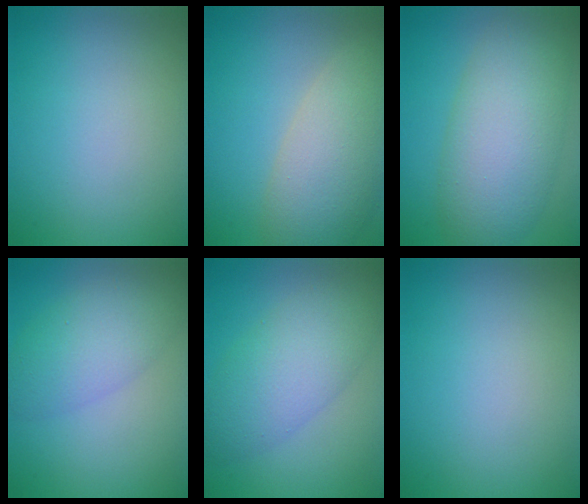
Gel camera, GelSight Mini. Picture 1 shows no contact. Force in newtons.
{"total": 7.9, "press": 7.9, "slide": 0.7}
{"total": 8.9, "press": 8.9, "slide": 0.3}
{"total": 4.8, "press": 4.8, "slide": 0.1}
{"total": 6.2, "press": 6.2, "slide": 0.2}
{"total": 0.0}